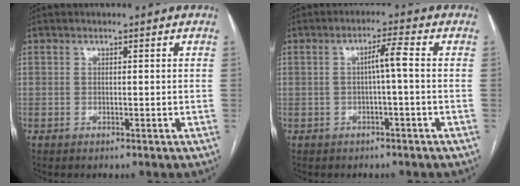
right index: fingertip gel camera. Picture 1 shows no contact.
{"total": 3.2, "force": [-0.3, -0.1, 3.2], "torque": [-0.053, 0.013, -0.002]}